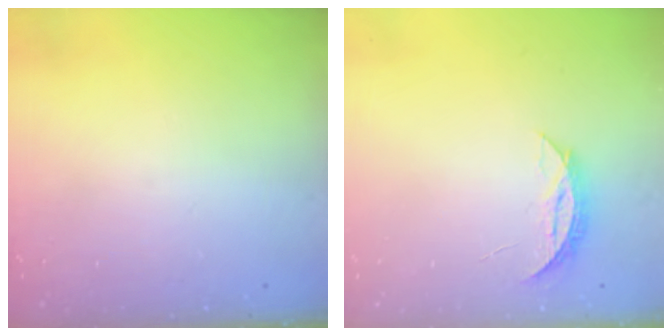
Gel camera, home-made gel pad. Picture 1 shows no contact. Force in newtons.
{"total": 4.9, "press": 4.9, "slide": 0.5}